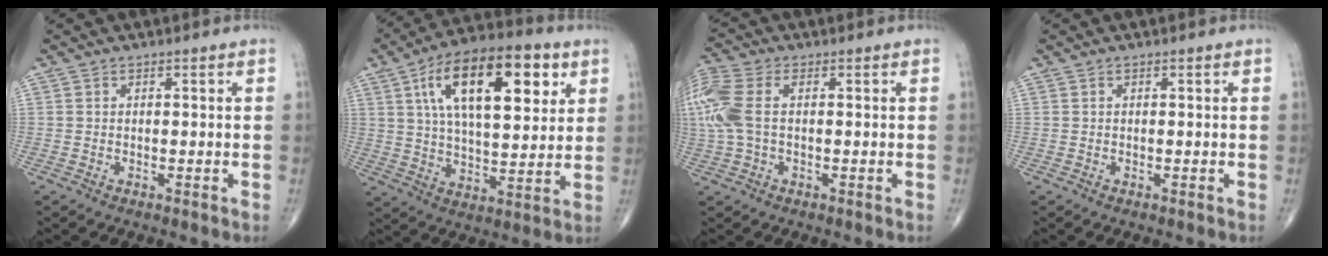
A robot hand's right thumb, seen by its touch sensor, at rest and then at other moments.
{"total": 21.6, "force": [8.0, 9.6, 17.5], "torque": [-0.262, -0.010, 0.128]}
{"total": 10.7, "force": [1.2, 6.2, 8.6], "torque": [-0.242, 0.021, 0.024]}
{"total": 0.0}